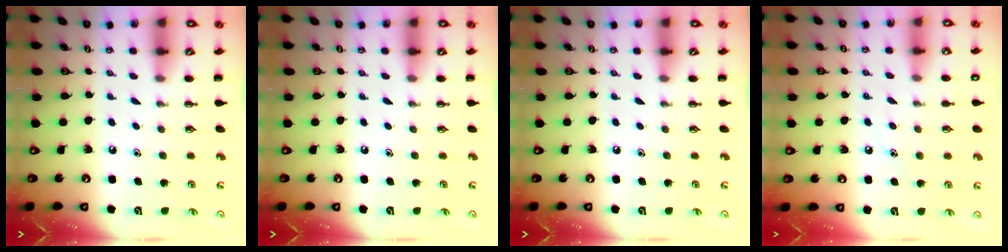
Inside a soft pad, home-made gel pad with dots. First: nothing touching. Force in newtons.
{"total": 0.0}
{"total": 0.0}
{"total": 7.0, "press": 6.8, "slide": 1.5}